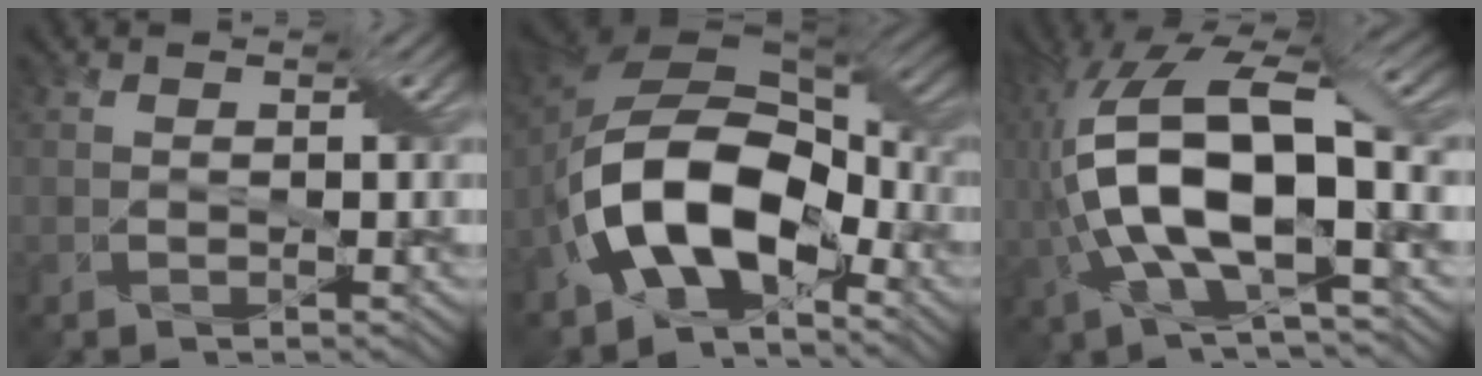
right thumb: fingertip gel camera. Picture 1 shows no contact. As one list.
[{"total": 14.2, "force": [-5.3, 7.8, 10.7], "torque": [-0.203, -0.003, -0.119]}, {"total": 15.8, "force": [-0.8, 6.5, 14.4], "torque": [-0.322, 0.000, -0.015]}]